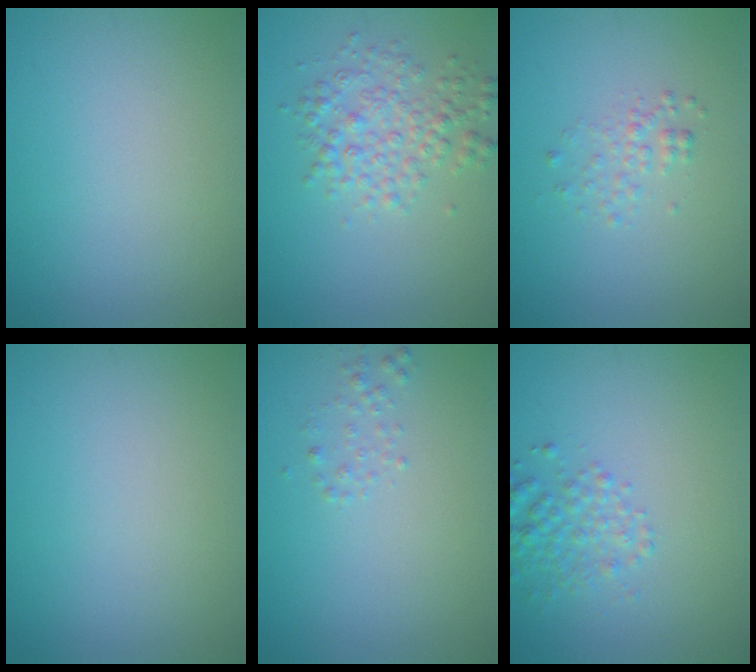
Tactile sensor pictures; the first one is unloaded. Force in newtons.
{"total": 3.4, "press": 3.4, "slide": 0.0}
{"total": 1.4, "press": 1.4, "slide": 0.1}
{"total": 0.0}
{"total": 1.0, "press": 1.0, "slide": 0.1}
{"total": 2.6, "press": 2.6, "slide": 0.1}